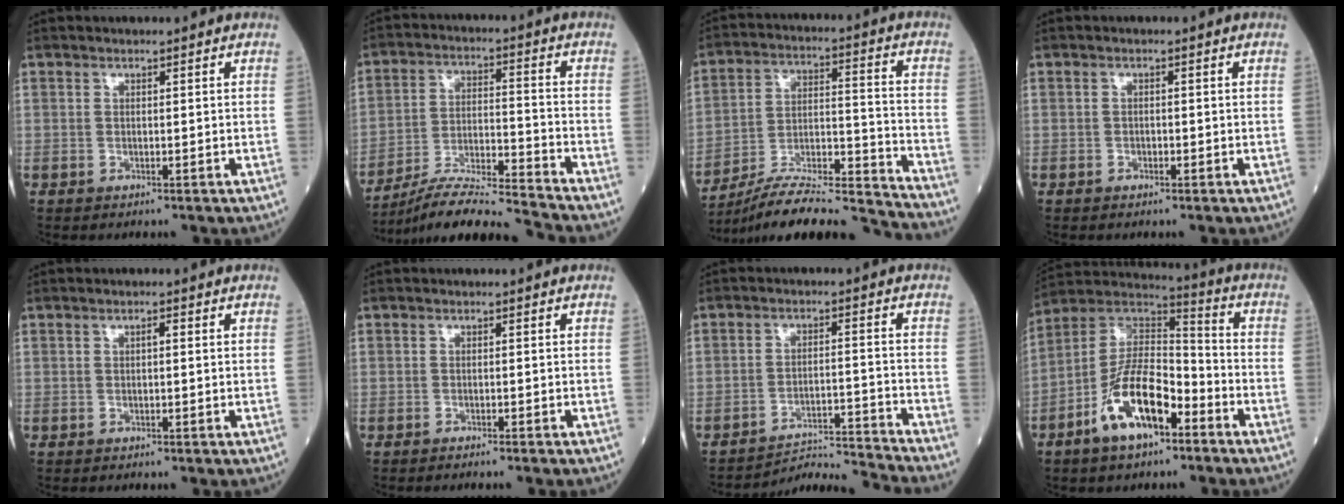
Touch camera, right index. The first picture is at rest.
{"total": 12.4, "force": [-11.6, -1.9, 3.9], "torque": [-0.067, 0.005, -0.209]}
{"total": 19.6, "force": [-18.6, -0.3, 6.2], "torque": [-0.115, 0.010, -0.300]}
{"total": 0.9, "force": [-0.4, 0.6, 0.4], "torque": [-0.005, 0.003, -0.008]}
{"total": 0.8, "force": [0.0, 0.2, 0.7], "torque": [-0.011, 0.003, -0.001]}
{"total": 2.2, "force": [-1.9, -0.3, 1.1], "torque": [-0.013, 0.003, -0.021]}
{"total": 9.0, "force": [-8.1, -3.8, -0.8], "torque": [0.010, 0.009, -0.139]}
{"total": 13.8, "force": [-6.8, 5.2, 10.9], "torque": [-0.215, 0.014, -0.125]}